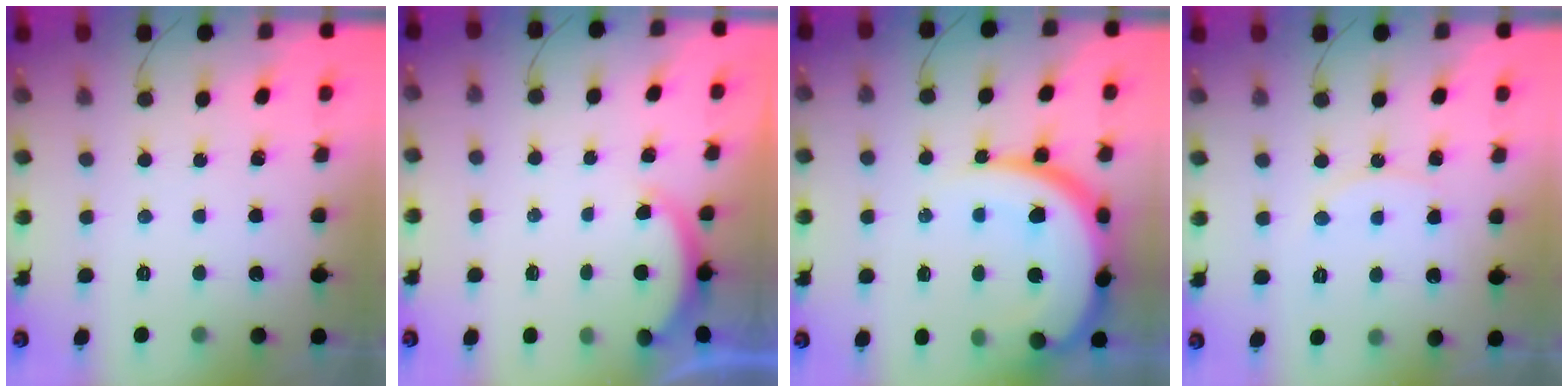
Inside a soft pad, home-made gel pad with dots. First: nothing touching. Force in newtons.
{"total": 1.3, "press": 1.2, "slide": 0.5}
{"total": 16.9, "press": 16.9, "slide": 1.5}
{"total": 7.0, "press": 7.0, "slide": 0.2}